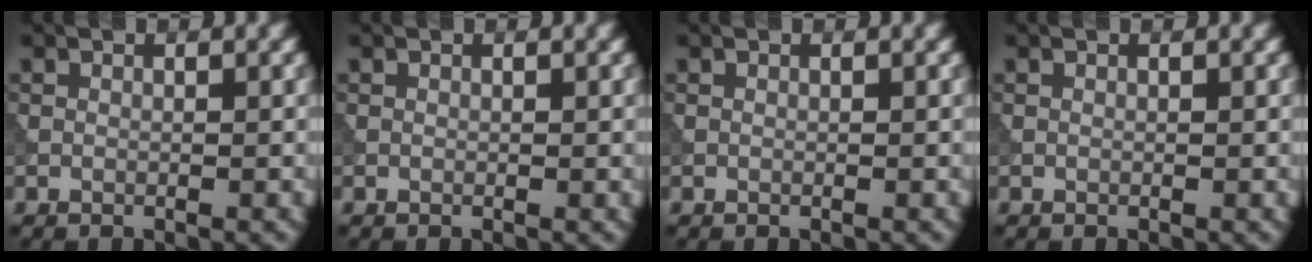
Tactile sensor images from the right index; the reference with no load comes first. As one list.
[{"total": 0.0}, {"total": 0.0}, {"total": 0.0}]